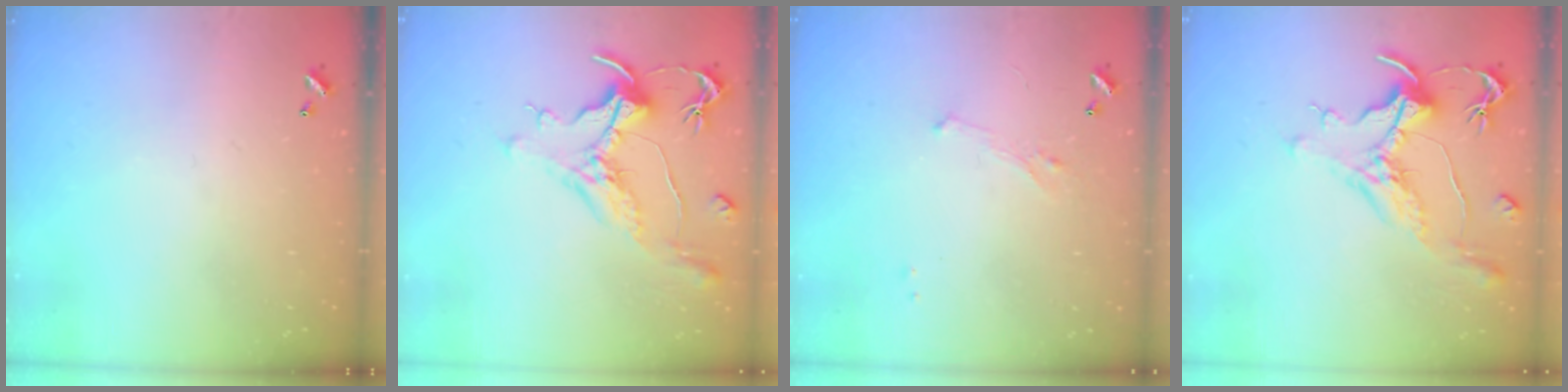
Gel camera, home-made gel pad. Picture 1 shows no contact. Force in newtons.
{"total": 1.3, "press": 1.1, "slide": 0.7}
{"total": 1.4, "press": 1.3, "slide": 0.6}
{"total": 1.3, "press": 1.1, "slide": 0.7}